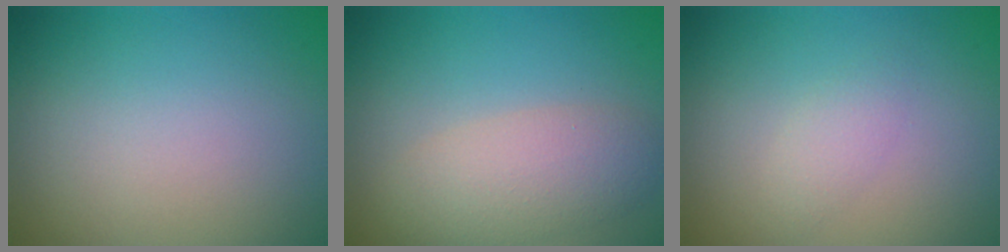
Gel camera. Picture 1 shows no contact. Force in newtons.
{"total": 4.2, "press": 4.1, "slide": 0.4}
{"total": 1.4, "press": 1.4, "slide": 0.1}